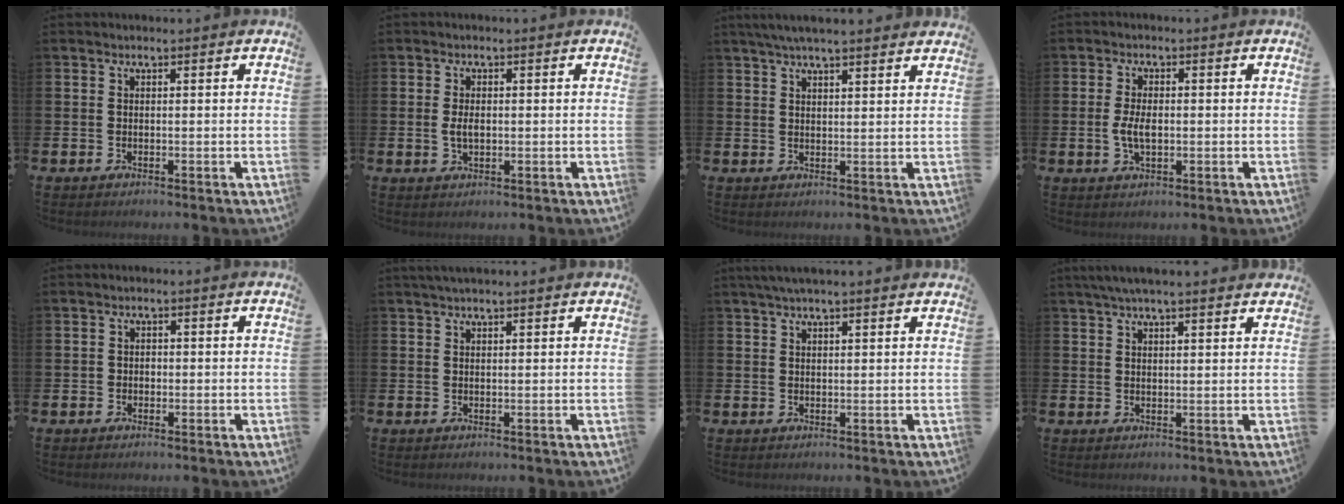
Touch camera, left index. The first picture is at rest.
{"total": 2.2, "force": [-0.1, 1.2, 1.9], "torque": [-0.032, 0.003, -0.004]}
{"total": 4.3, "force": [4.0, 0.2, 1.6], "torque": [-0.036, -0.009, 0.073]}
{"total": 3.5, "force": [-0.2, 1.8, 3.0], "torque": [-0.052, -0.003, -0.010]}
{"total": 1.0, "force": [-0.3, 1.0, 0.3], "torque": [0.006, 0.000, -0.011]}
{"total": 1.7, "force": [1.5, 0.1, 0.8], "torque": [-0.012, 0.002, 0.026]}
{"total": 2.6, "force": [2.3, 0.0, 1.3], "torque": [-0.024, -0.002, 0.041]}
{"total": 3.9, "force": [3.5, 0.2, 1.7], "torque": [-0.037, -0.005, 0.063]}